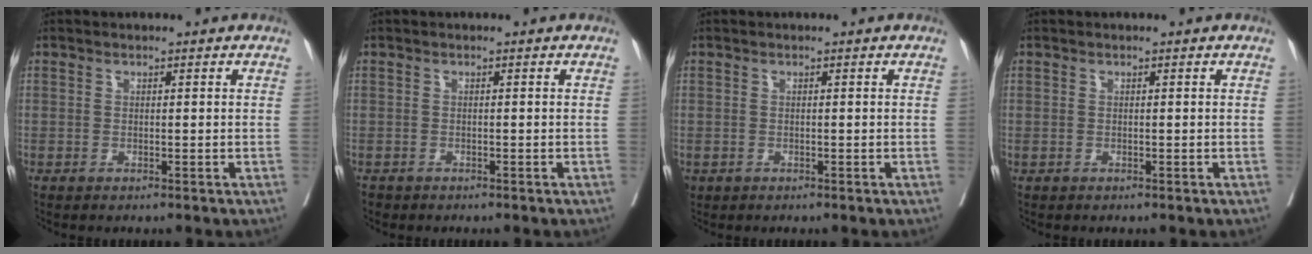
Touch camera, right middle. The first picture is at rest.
{"total": 1.1, "force": [-1.0, 0.5, 0.1], "torque": [-0.015, -0.003, -0.017]}
{"total": 0.6, "force": [-0.2, 0.5, 0.1], "torque": [-0.008, 0.002, 0.001]}
{"total": 0.0}